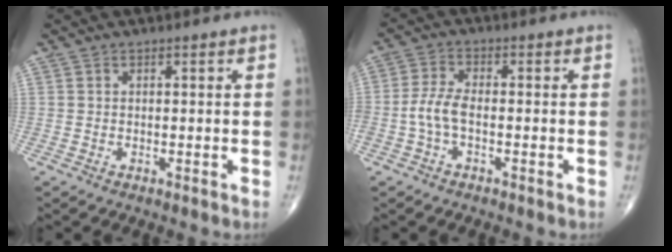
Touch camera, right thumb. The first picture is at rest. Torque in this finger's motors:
{"motor_torque": [0.09, 0.06, 0.34, 0.16, 0.07]}